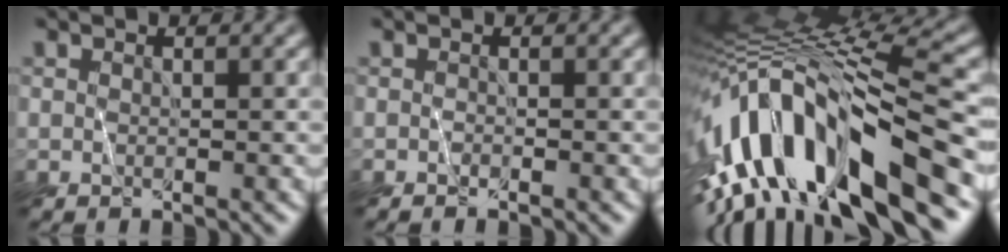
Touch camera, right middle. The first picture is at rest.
{"total": 0.7, "force": [-0.6, -0.2, -0.1], "torque": [0.000, -0.004, -0.013]}
{"total": 14.1, "force": [-5.1, 4.2, 12.5], "torque": [-0.224, 0.029, -0.085]}